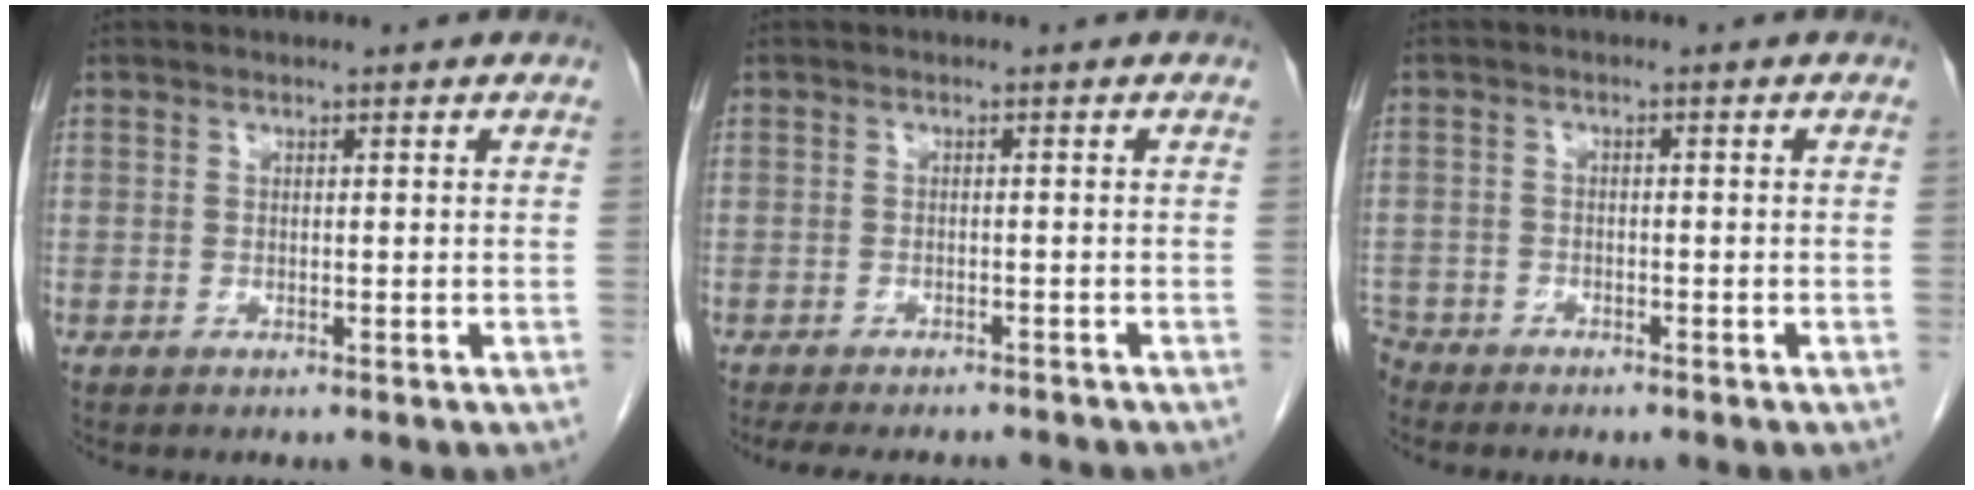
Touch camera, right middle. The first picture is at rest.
{"total": 8.8, "force": [-7.9, 2.3, 3.1], "torque": [-0.046, -0.007, -0.103]}
{"total": 4.2, "force": [-3.8, 1.8, 0.4], "torque": [-0.008, -0.003, -0.071]}